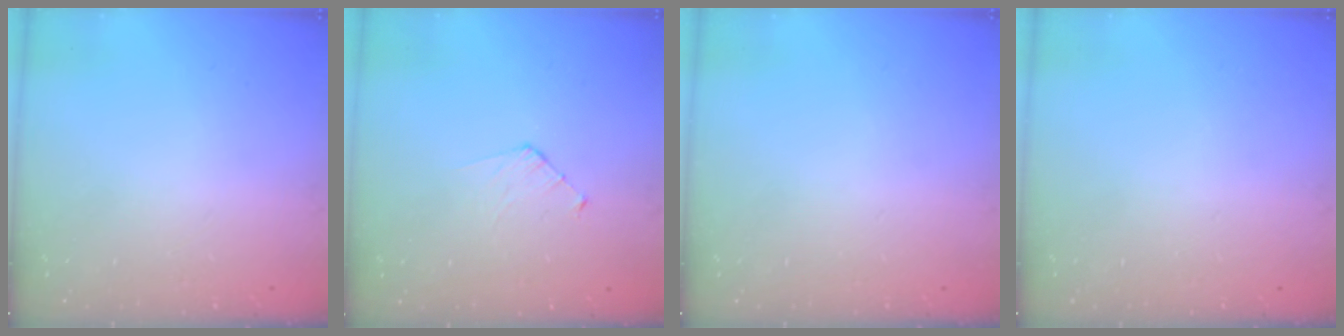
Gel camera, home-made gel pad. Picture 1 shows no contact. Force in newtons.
{"total": 3.7, "press": 3.7, "slide": 0.4}
{"total": 0.0}
{"total": 0.0}